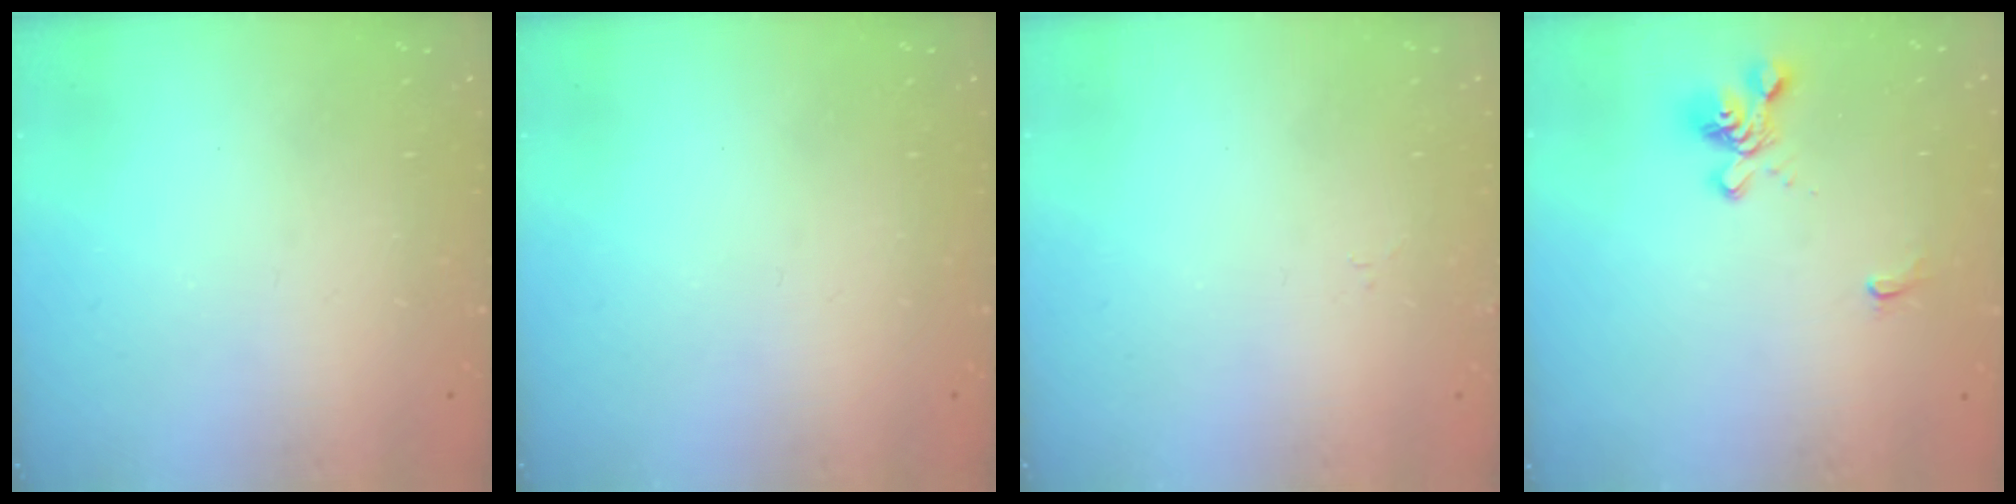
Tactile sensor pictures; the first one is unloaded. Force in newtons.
{"total": 0.0}
{"total": 1.1, "press": 1.1, "slide": 0.2}
{"total": 1.6, "press": 1.0, "slide": 1.2}